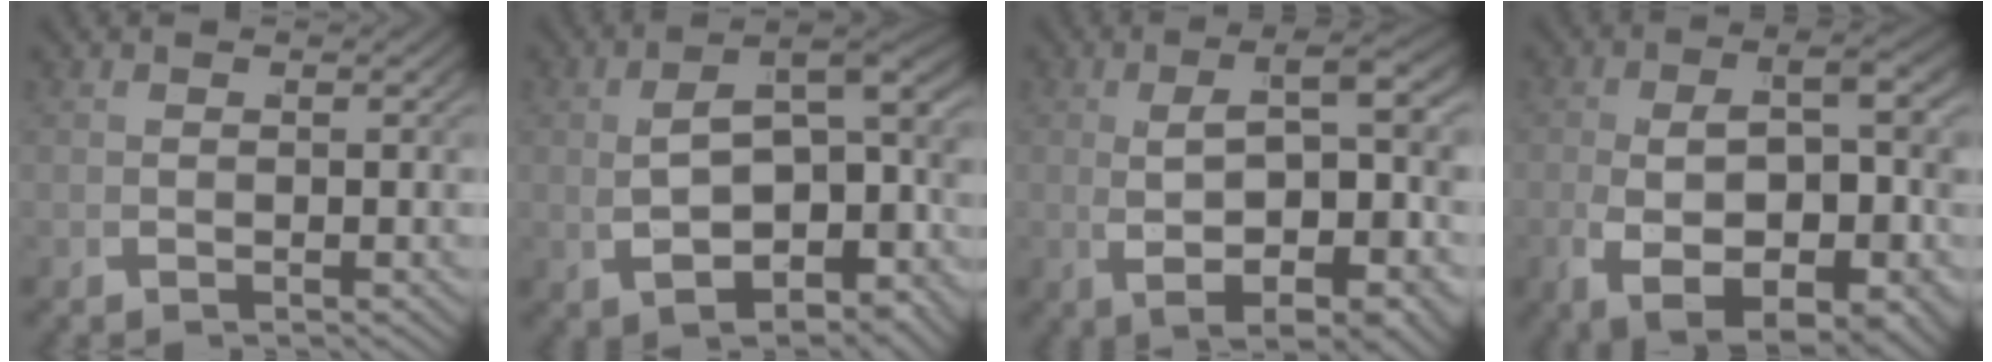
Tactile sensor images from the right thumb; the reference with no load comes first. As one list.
[{"total": 10.8, "force": [-1.2, 6.1, 8.8], "torque": [-0.145, -0.024, 0.003]}, {"total": 11.5, "force": [0.0, 5.2, 10.2], "torque": [-0.166, -0.004, 0.015]}, {"total": 12.1, "force": [-2.4, 7.2, 9.4], "torque": [-0.195, -0.055, -0.006]}]